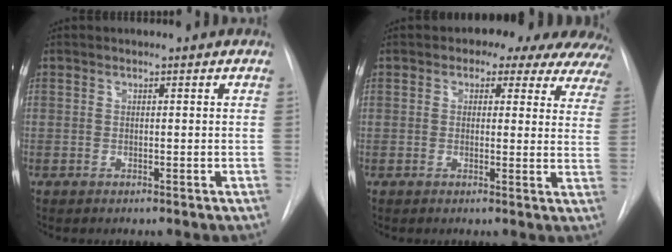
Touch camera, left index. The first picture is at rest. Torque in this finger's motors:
{"motor_torque": [0.61, -0.84, 0.38, 0.09]}